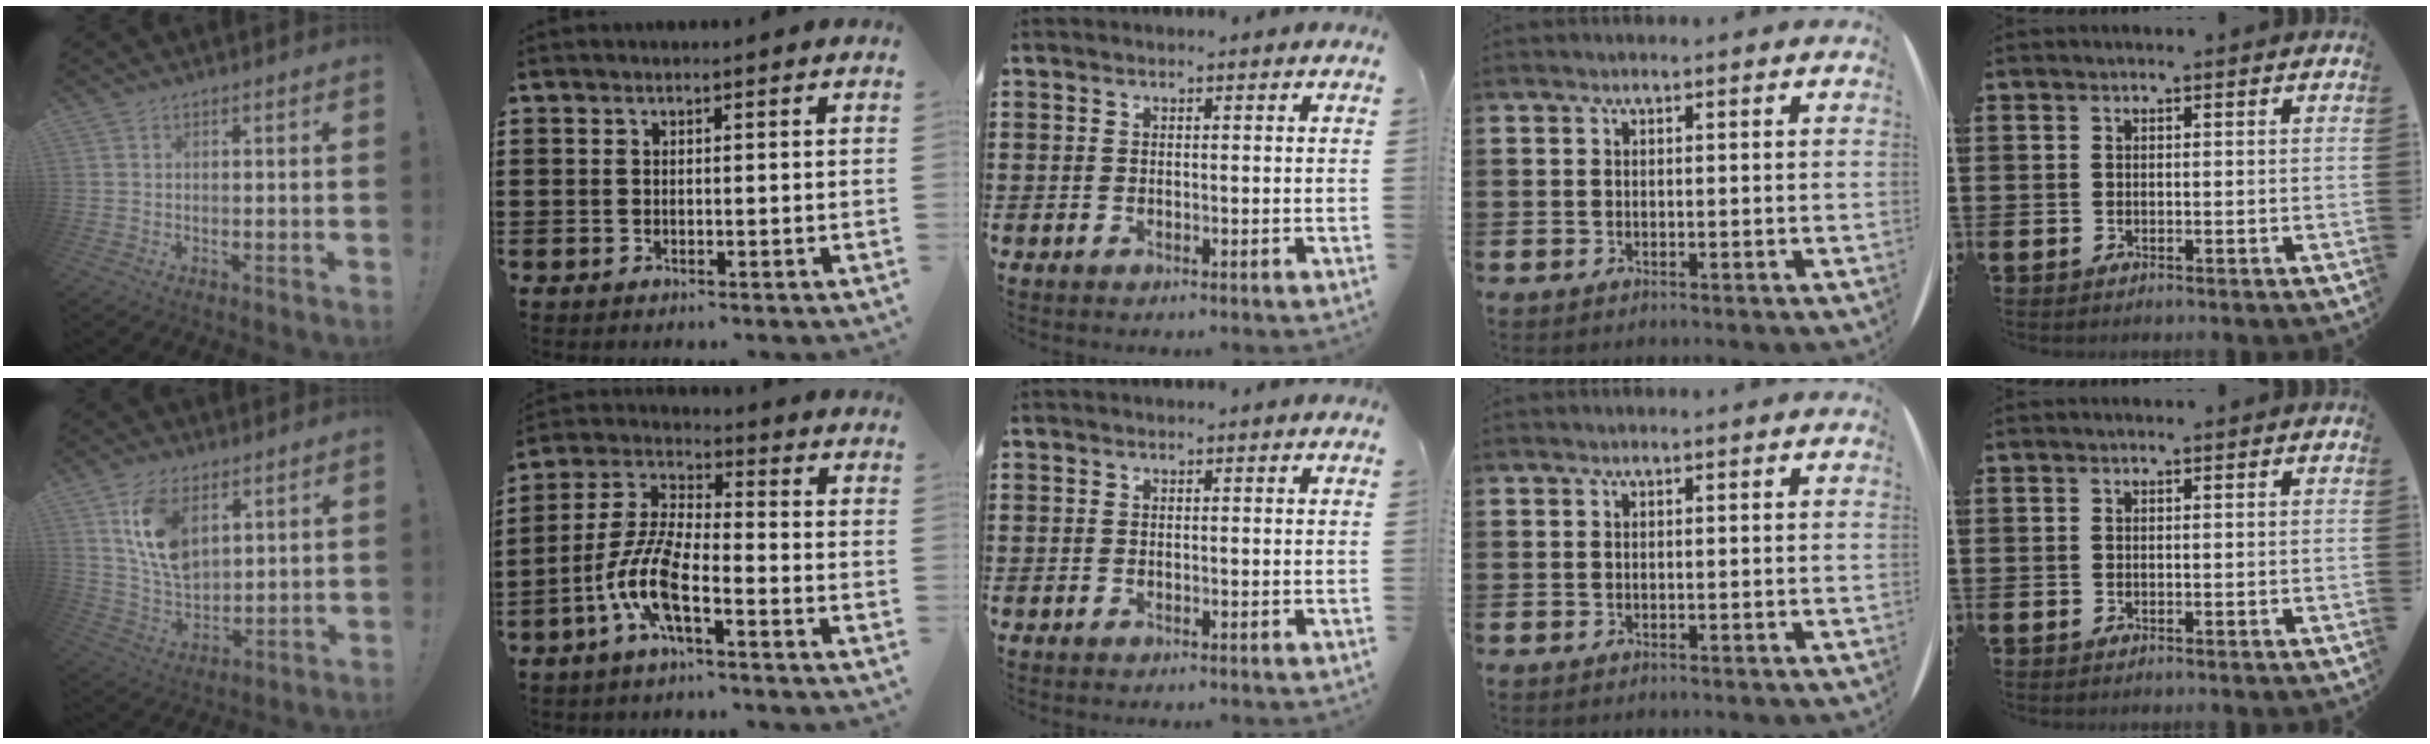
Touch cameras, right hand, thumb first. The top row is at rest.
{"thumb": {"total": 12.7, "force": [6.2, 8.0, 7.7], "torque": [-0.141, -0.022, 0.119]}, "index": {"total": 9.2, "force": [-4.5, 2.3, 7.7], "torque": [-0.192, -0.013, -0.092]}}